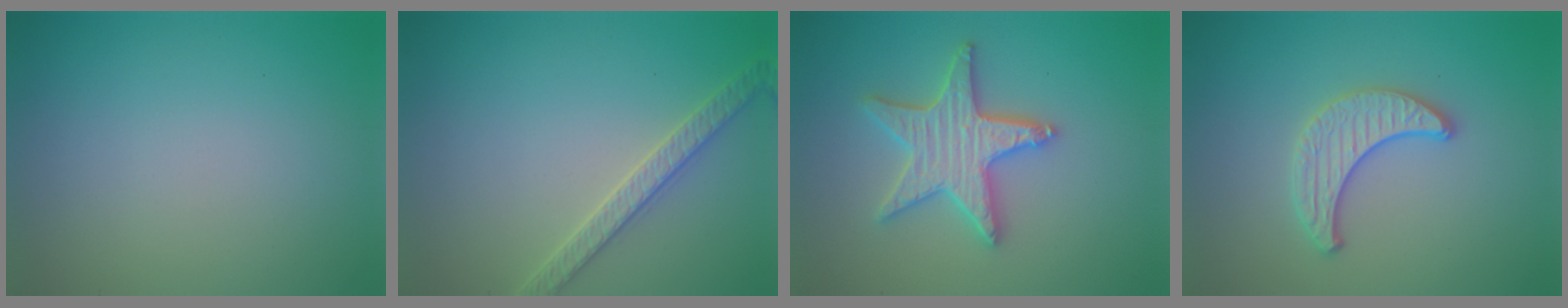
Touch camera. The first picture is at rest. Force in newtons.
{"total": 2.8, "press": 2.8, "slide": 0.4}
{"total": 5.2, "press": 5.1, "slide": 0.8}
{"total": 3.0, "press": 2.8, "slide": 0.9}